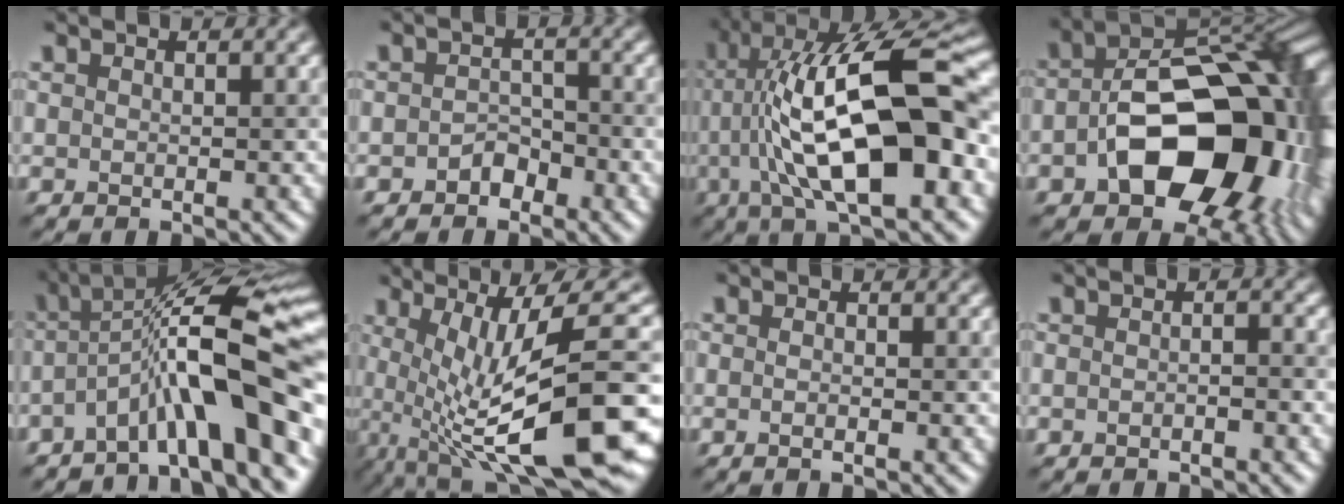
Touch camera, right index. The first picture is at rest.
{"total": 1.8, "force": [-1.1, 1.2, 0.7], "torque": [-0.009, 0.006, -0.019]}
{"total": 15.3, "force": [-0.5, 4.9, 14.5], "torque": [-0.226, 0.030, -0.016]}
{"total": 16.4, "force": [-3.6, 10.3, 12.3], "torque": [-0.148, -0.017, -0.056]}
{"total": 11.6, "force": [-4.6, 2.7, 10.3], "torque": [-0.151, 0.025, -0.083]}
{"total": 16.2, "force": [-1.2, 5.0, 15.3], "torque": [-0.207, 0.010, -0.007]}
{"total": 1.1, "force": [-0.2, 0.5, 1.0], "torque": [-0.001, -0.009, -0.011]}
{"total": 1.1, "force": [-0.8, 0.2, 0.7], "torque": [-0.013, 0.002, -0.014]}